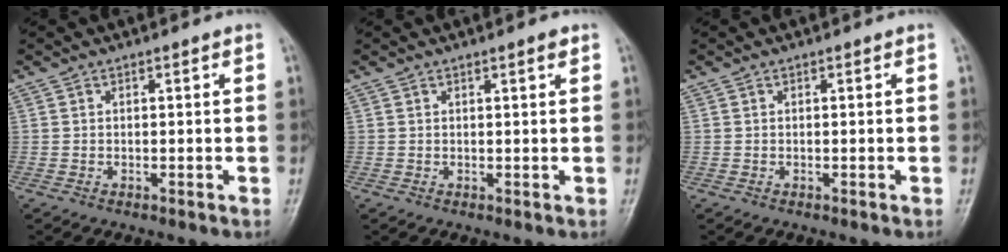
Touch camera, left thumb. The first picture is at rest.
{"total": 1.3, "force": [0.8, 0.2, 1.0], "torque": [-0.013, -0.003, 0.010]}
{"total": 0.0}